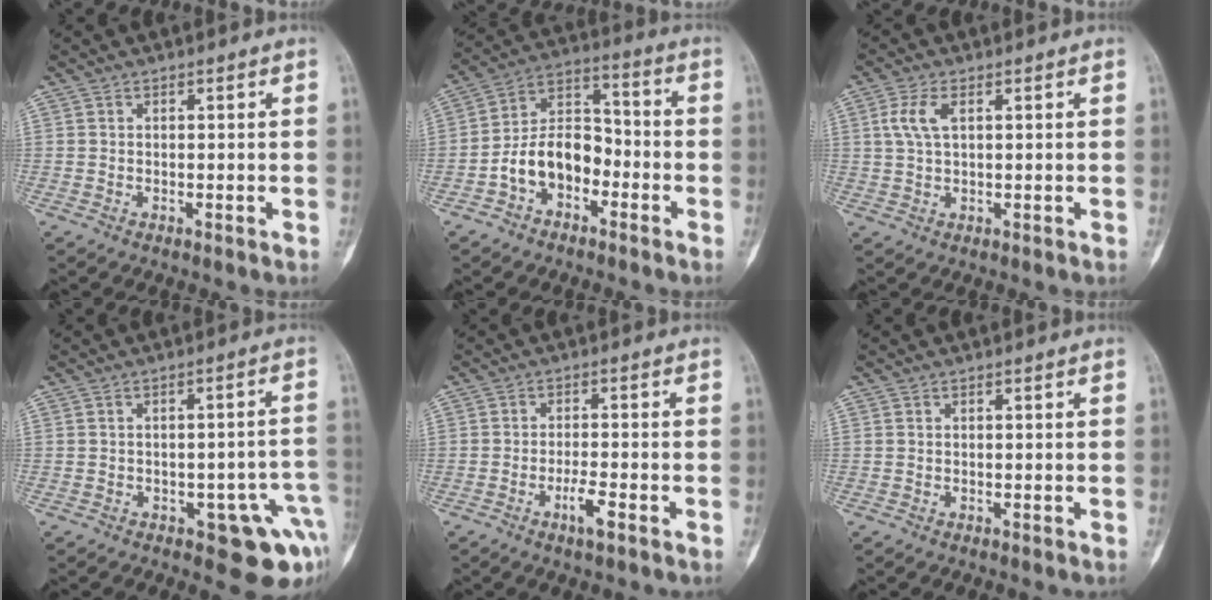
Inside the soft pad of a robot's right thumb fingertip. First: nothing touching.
{"total": 11.4, "force": [-4.3, 7.6, 7.3], "torque": [-0.110, 0.055, -0.088]}
{"total": 4.7, "force": [1.4, 2.2, 3.9], "torque": [-0.093, 0.007, 0.027]}
{"total": 10.3, "force": [-4.3, 4.3, 8.3], "torque": [-0.061, 0.025, -0.046]}
{"total": 3.8, "force": [-2.0, 0.8, 3.2], "torque": [-0.061, 0.008, -0.037]}
{"total": 0.0}